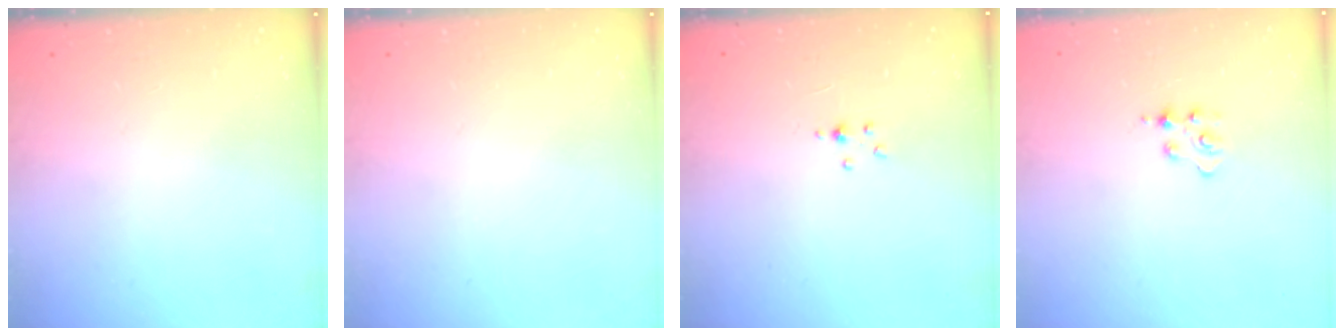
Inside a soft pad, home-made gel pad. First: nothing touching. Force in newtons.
{"total": 0.0}
{"total": 1.5, "press": 1.5, "slide": 0.2}
{"total": 2.3, "press": 2.3, "slide": 0.4}